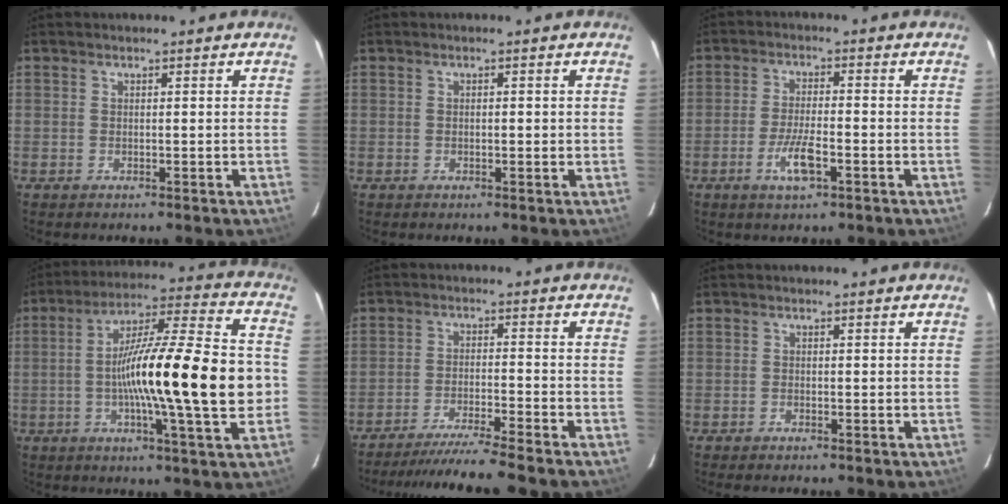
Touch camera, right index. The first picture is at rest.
{"total": 1.3, "force": [-0.1, 0.5, 1.2], "torque": [-0.025, 0.002, 0.000]}
{"total": 5.8, "force": [-2.6, 1.3, 5.0], "torque": [-0.100, -0.004, -0.046]}
{"total": 21.9, "force": [-2.6, 1.2, 21.8], "torque": [-0.331, 0.011, -0.046]}
{"total": 10.8, "force": [-9.6, -1.8, 4.5], "torque": [-0.058, -0.028, -0.157]}
{"total": 0.8, "force": [-0.6, 0.2, 0.5], "torque": [-0.016, -0.002, -0.008]}